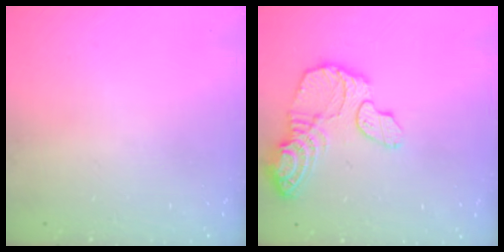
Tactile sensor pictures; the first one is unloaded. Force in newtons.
{"total": 15.4, "press": 15.3, "slide": 1.4}